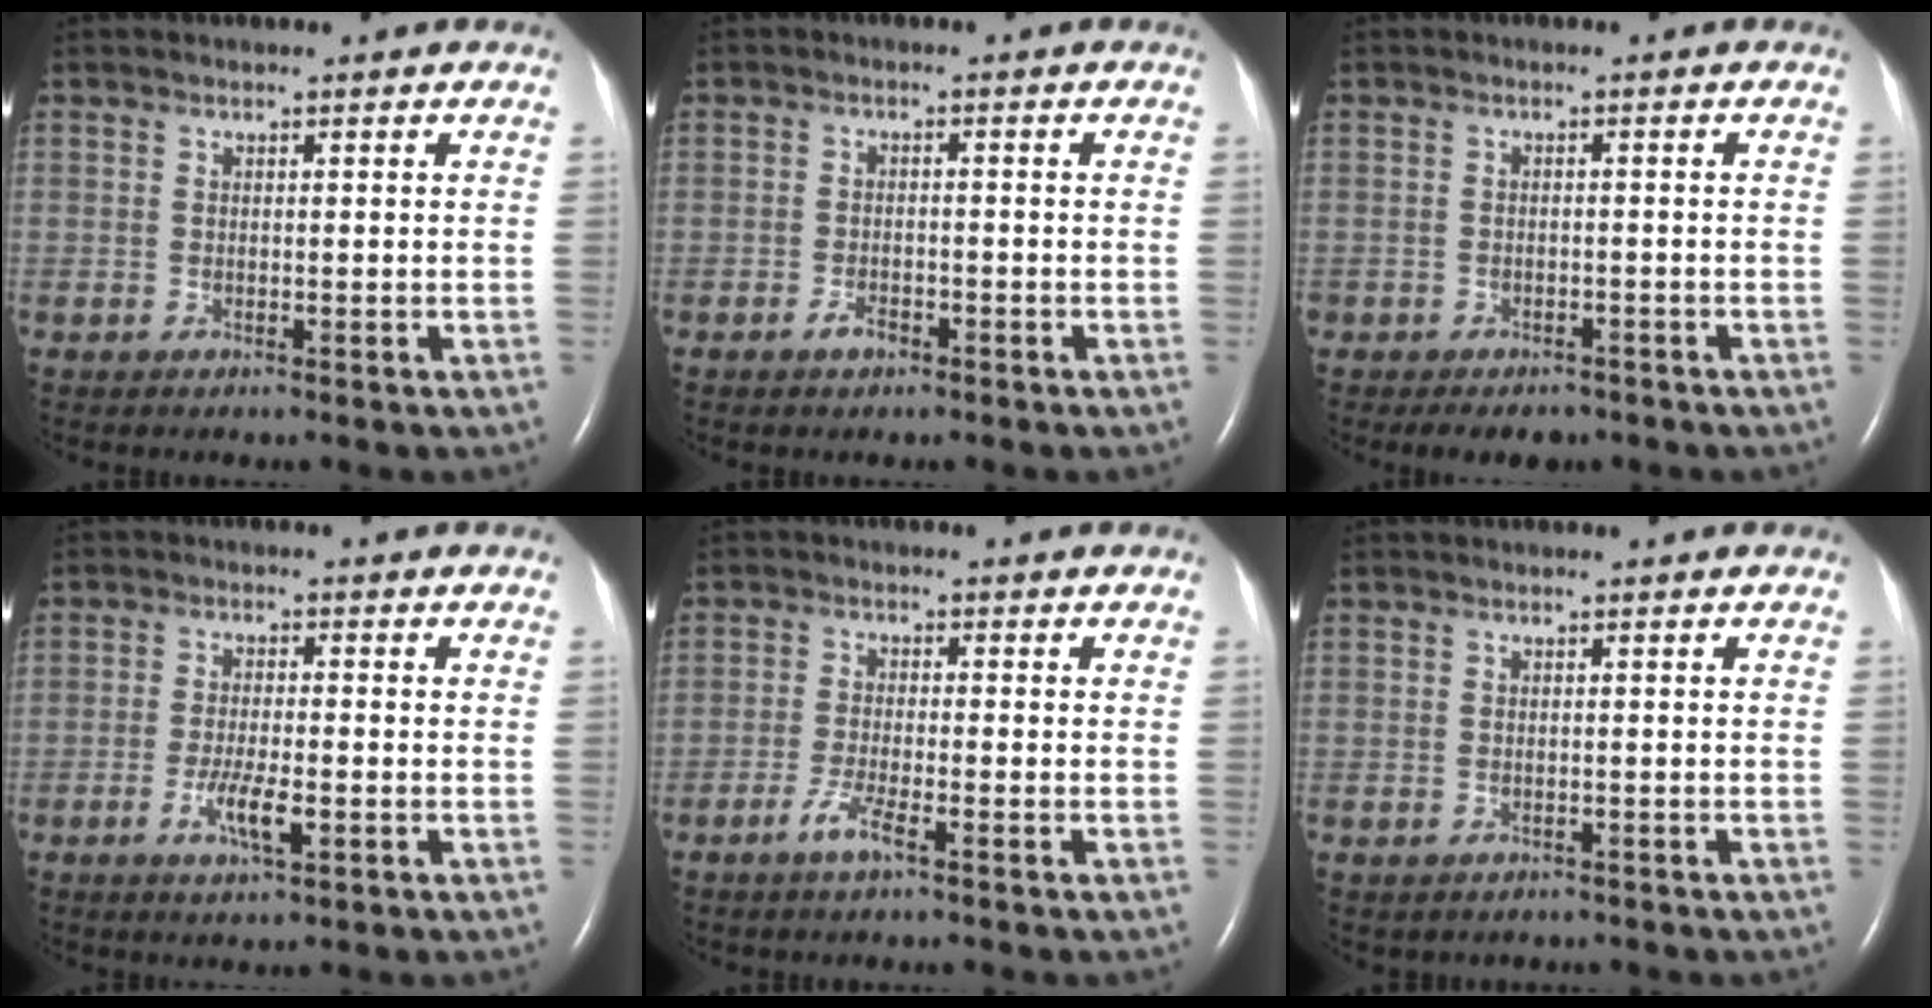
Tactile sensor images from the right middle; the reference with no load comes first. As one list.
[{"total": 2.0, "force": [-1.4, 0.9, 1.1], "torque": [-0.025, 0.002, -0.022]}, {"total": 4.7, "force": [-3.7, 2.4, 1.5], "torque": [-0.018, 0.003, -0.046]}, {"total": 4.5, "force": [-1.8, 0.9, 4.0], "torque": [-0.082, -0.002, -0.029]}, {"total": 3.4, "force": [-2.1, 0.1, 2.6], "torque": [-0.061, -0.005, -0.043]}, {"total": 1.8, "force": [-1.4, 1.0, 0.3], "torque": [-0.012, 0.000, -0.015]}]